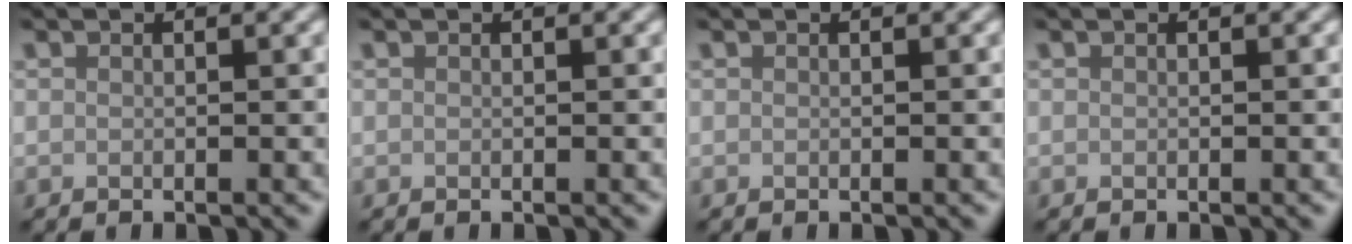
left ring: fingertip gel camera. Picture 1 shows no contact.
{"total": 0.0}
{"total": 0.0}
{"total": 0.0}